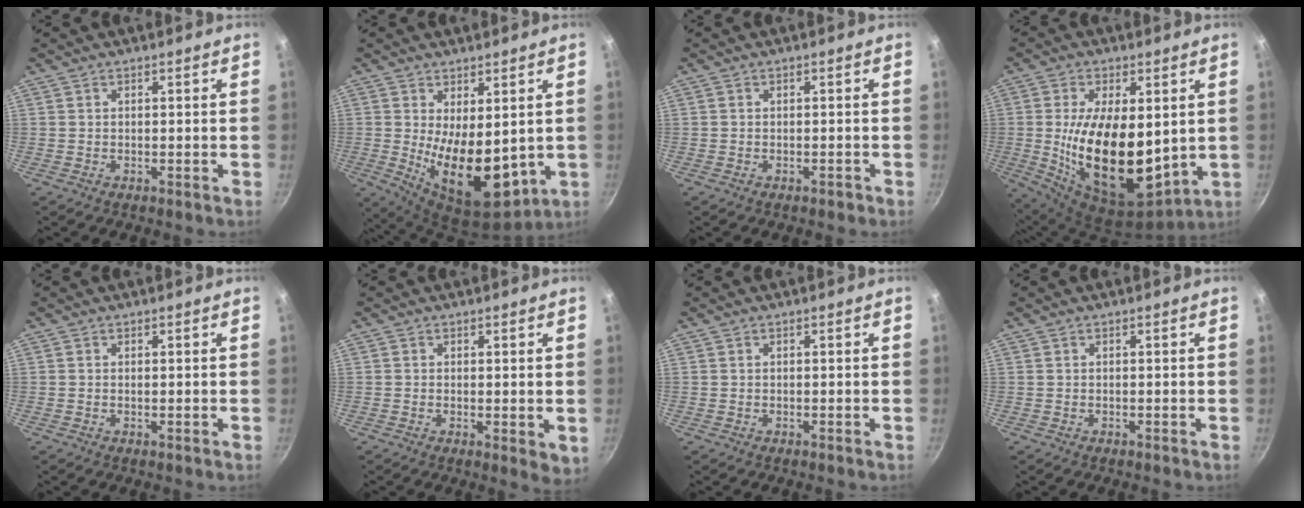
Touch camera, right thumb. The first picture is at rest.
{"total": 14.1, "force": [0.3, 7.3, 12.1], "torque": [-0.170, -0.039, 0.026]}
{"total": 0.9, "force": [-0.6, 0.5, 0.5], "torque": [-0.002, 0.010, -0.005]}
{"total": 21.0, "force": [1.1, 10.9, 17.9], "torque": [-0.306, -0.034, 0.032]}
{"total": 0.0}
{"total": 3.6, "force": [0.3, 1.6, 3.2], "torque": [-0.043, -0.010, 0.004]}
{"total": 0.0}
{"total": 0.0}